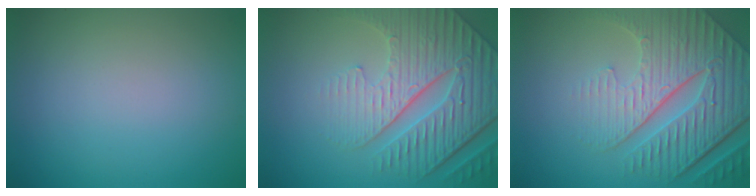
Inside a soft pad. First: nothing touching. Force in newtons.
{"total": 6.9, "press": 5.7, "slide": 3.9}
{"total": 8.8, "press": 6.2, "slide": 6.3}